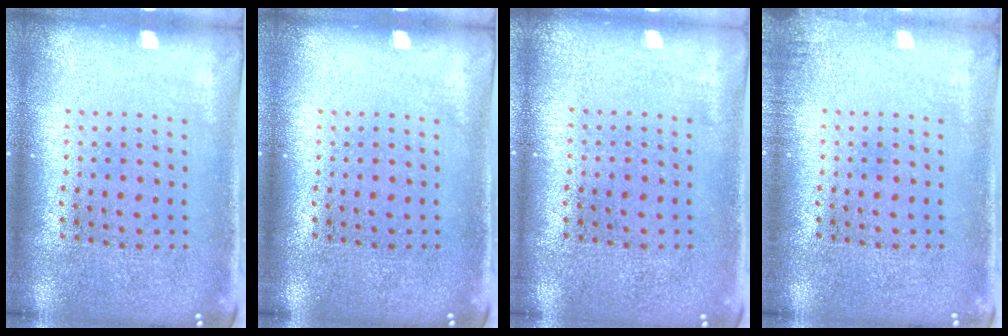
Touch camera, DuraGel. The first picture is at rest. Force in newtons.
{"total": 0.0}
{"total": 0.0}
{"total": 0.9, "press": 0.9, "slide": 0.2}